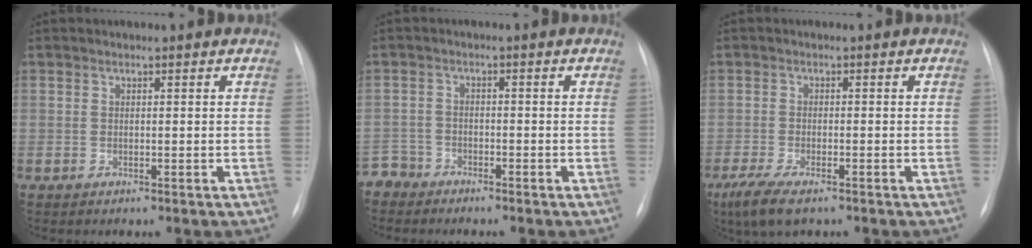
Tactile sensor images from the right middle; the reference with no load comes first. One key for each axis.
{"total": 3.2, "fx": -2.8, "fy": 1.3, "fz": -0.9, "tx": 0.018, "ty": -0.001, "tz": -0.058}
{"total": 6.3, "fx": -4.3, "fy": 1.7, "fz": 4.3, "tx": -0.090, "ty": -0.019, "tz": -0.069}